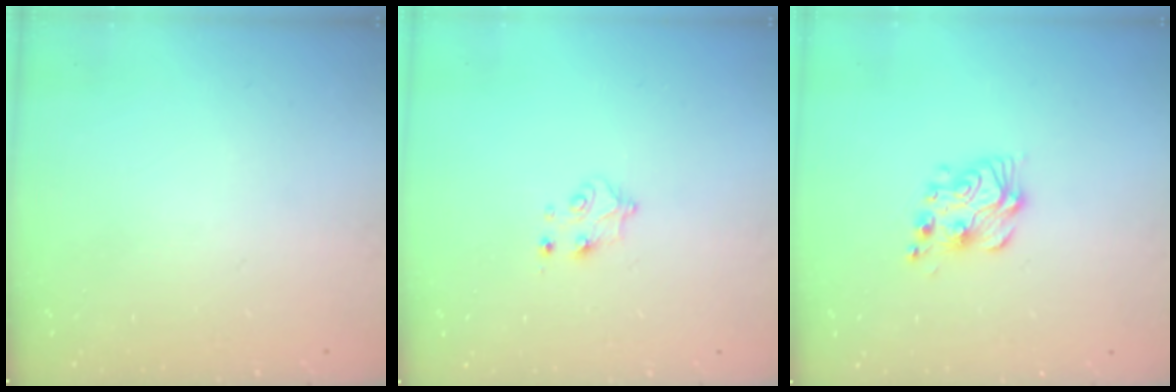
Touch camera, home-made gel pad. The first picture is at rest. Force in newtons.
{"total": 4.4, "press": 4.4, "slide": 0.5}
{"total": 8.1, "press": 8.1, "slide": 0.4}